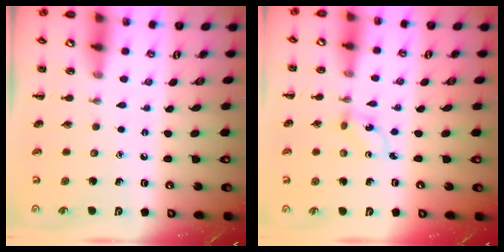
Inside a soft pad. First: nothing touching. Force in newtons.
{"total": 1.4, "press": 1.2, "slide": 0.6}